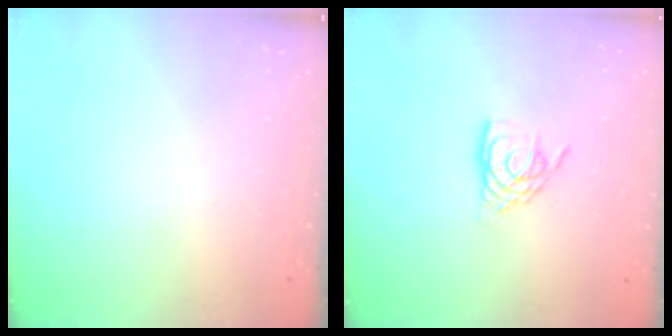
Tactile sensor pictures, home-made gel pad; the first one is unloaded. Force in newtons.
{"total": 9.6, "press": 9.5, "slide": 0.9}